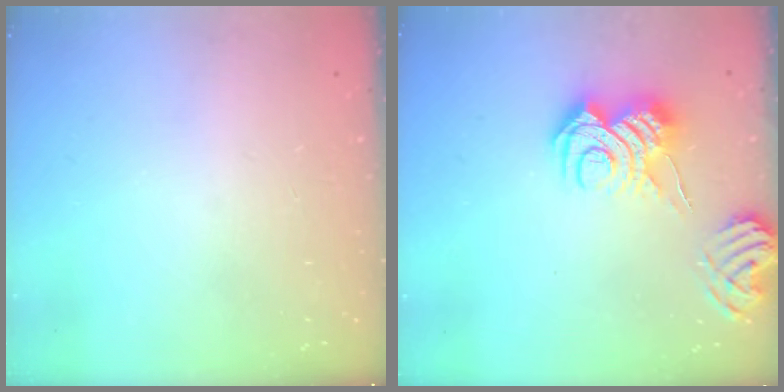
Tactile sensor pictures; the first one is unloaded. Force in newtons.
{"total": 10.7, "press": 10.6, "slide": 1.2}